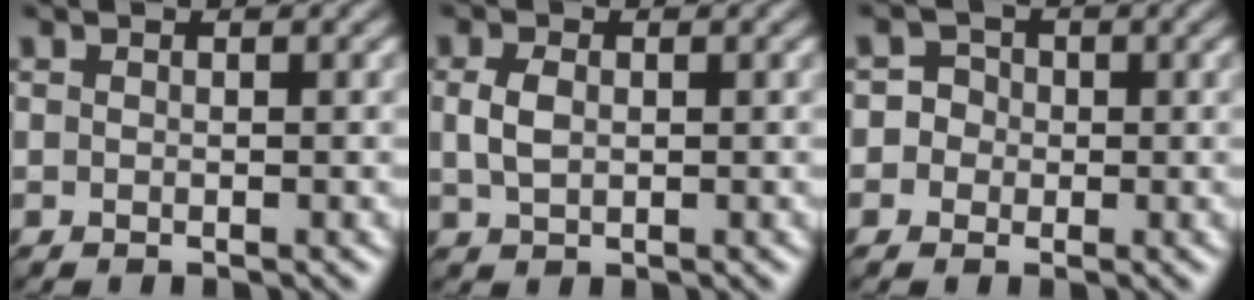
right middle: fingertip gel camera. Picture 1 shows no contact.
{"total": 2.2, "force": [0.3, 1.5, 1.6], "torque": [-0.041, 0.001, 0.007]}
{"total": 3.1, "force": [-0.3, 3.0, 0.7], "torque": [0.021, 0.019, -0.031]}